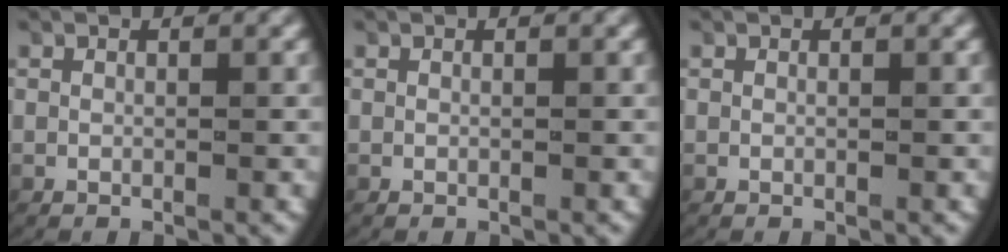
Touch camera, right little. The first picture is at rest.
{"total": 0.0}
{"total": 0.0}